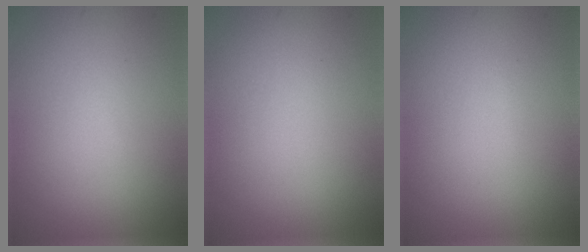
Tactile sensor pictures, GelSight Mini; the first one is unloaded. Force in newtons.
{"total": 0.0}
{"total": 0.0}